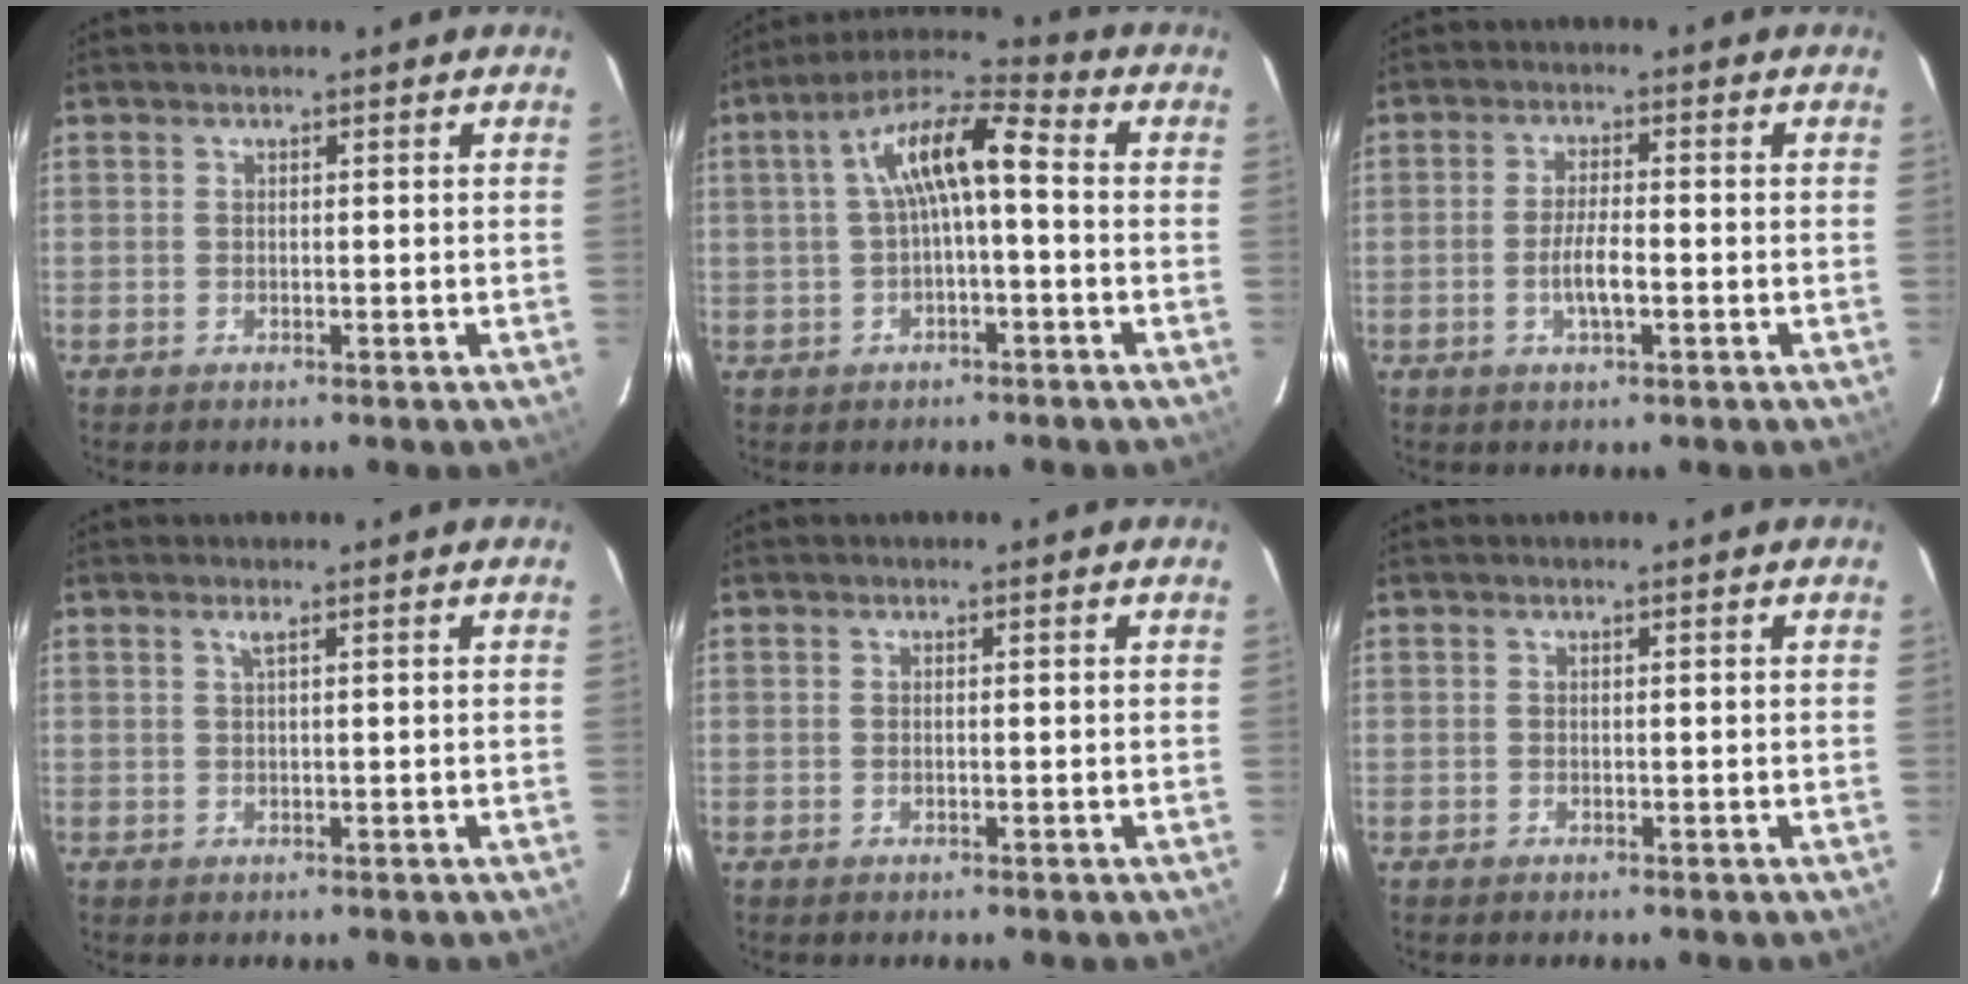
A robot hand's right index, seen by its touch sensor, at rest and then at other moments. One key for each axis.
{"total": 10.0, "fx": 0.1, "fy": 2.7, "fz": 9.7, "tx": -0.183, "ty": 0.028, "tz": 0.001}
{"total": 4.4, "fx": -1.4, "fy": 1.1, "fz": 4.0, "tx": -0.080, "ty": -0.003, "tz": -0.025}
{"total": 0.8, "fx": 0.4, "fy": -0.3, "fz": 0.7, "tx": -0.015, "ty": 0.001, "tz": 0.006}
{"total": 0.0}
{"total": 0.0}